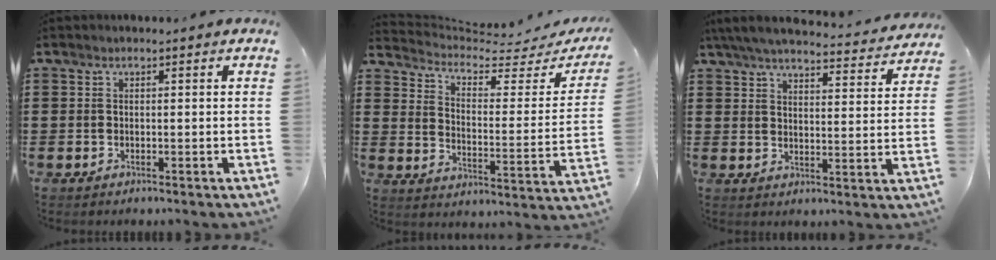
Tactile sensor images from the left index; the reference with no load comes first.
{"total": 4.5, "force": [4.0, 1.1, 1.7], "torque": [-0.060, -0.033, 0.064]}
{"total": 5.6, "force": [5.2, 0.2, 2.1], "torque": [-0.063, -0.033, 0.087]}